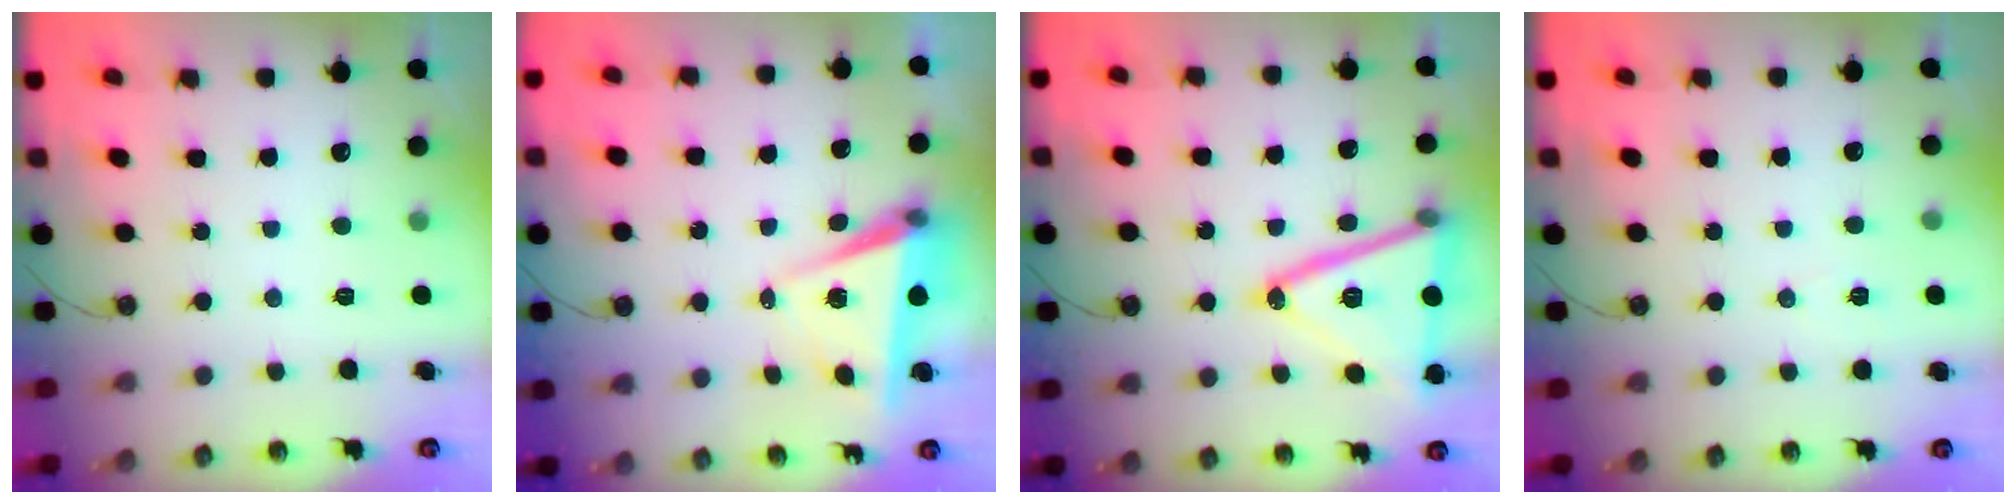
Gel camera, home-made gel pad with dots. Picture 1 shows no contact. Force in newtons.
{"total": 6.3, "press": 4.6, "slide": 4.3}
{"total": 22.6, "press": 22.3, "slide": 3.3}
{"total": 5.9, "press": 4.1, "slide": 4.2}